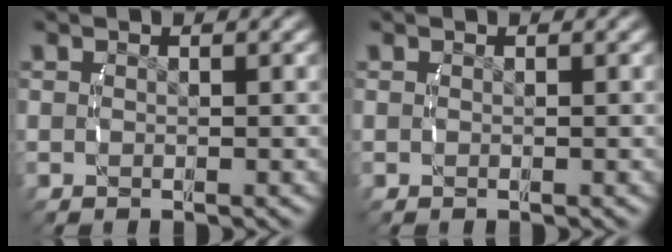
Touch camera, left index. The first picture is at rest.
{"total": 0.0}